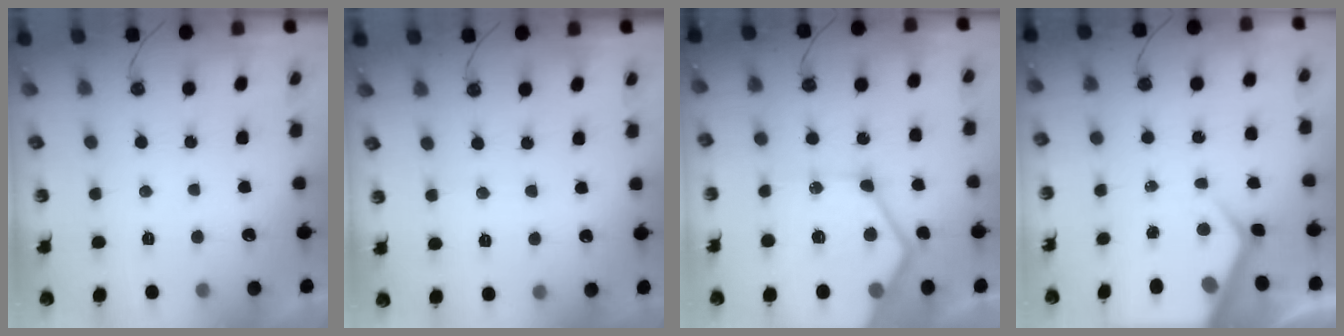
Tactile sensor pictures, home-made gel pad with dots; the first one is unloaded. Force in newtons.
{"total": 4.9, "press": 4.9, "slide": 0.6}
{"total": 23.6, "press": 23.5, "slide": 2.4}
{"total": 7.2, "press": 7.2, "slide": 0.6}